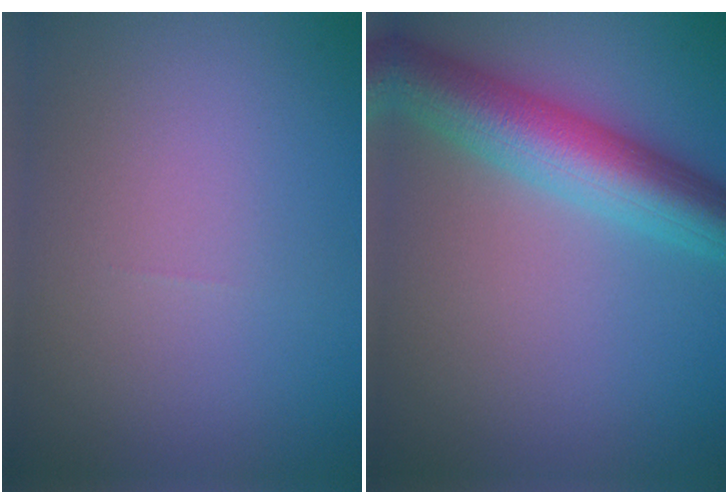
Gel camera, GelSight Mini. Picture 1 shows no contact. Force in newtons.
{"total": 7.4, "press": 7.4, "slide": 0.2}